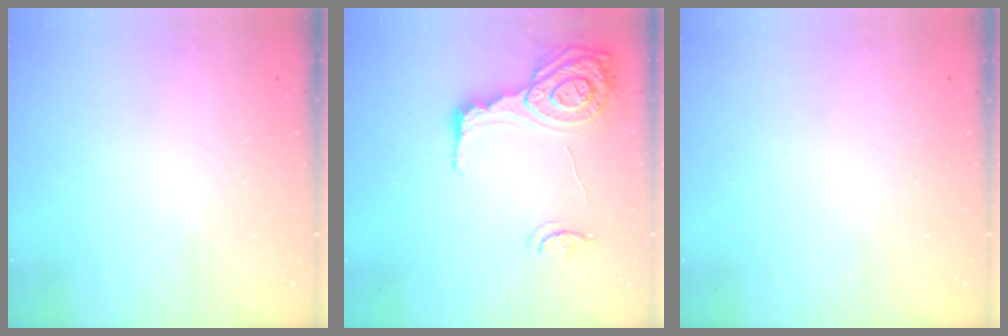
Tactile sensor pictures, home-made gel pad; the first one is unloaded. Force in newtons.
{"total": 16.9, "press": 16.8, "slide": 1.4}
{"total": 0.0}